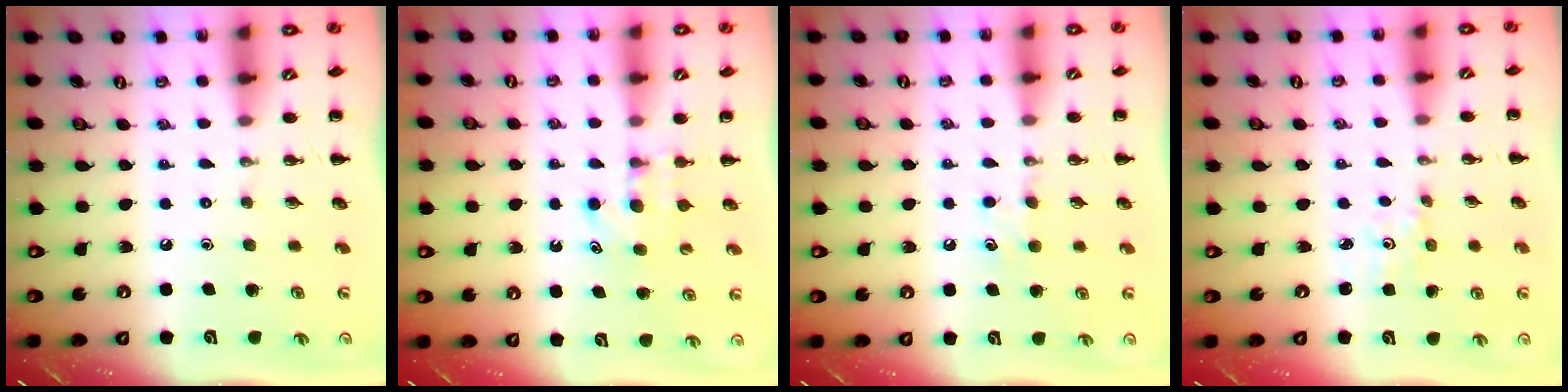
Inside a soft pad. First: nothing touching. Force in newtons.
{"total": 5.0, "press": 4.8, "slide": 1.4}
{"total": 4.7, "press": 4.5, "slide": 1.5}
{"total": 0.9, "press": 0.9, "slide": 0.3}